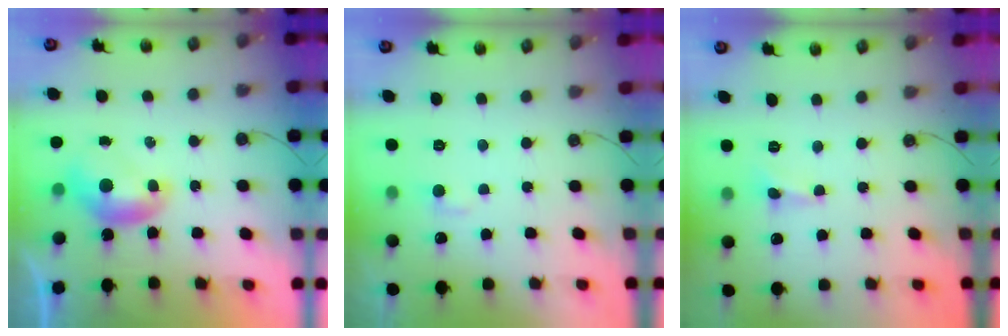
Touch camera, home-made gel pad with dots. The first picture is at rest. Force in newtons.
{"total": 2.7, "press": 2.6, "slide": 0.5}
{"total": 0.0}